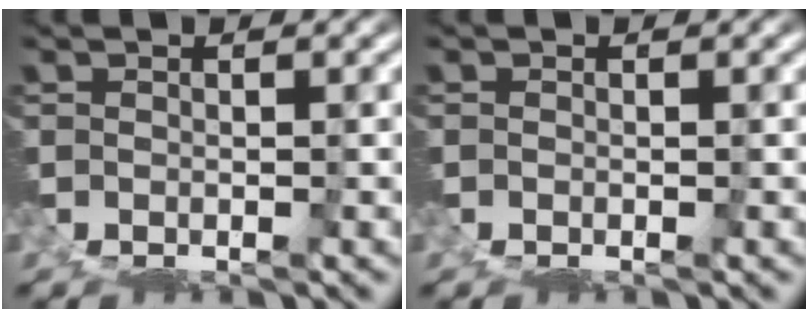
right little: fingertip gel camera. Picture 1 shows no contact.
{"total": 0.0}